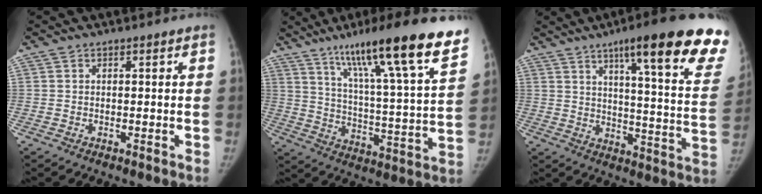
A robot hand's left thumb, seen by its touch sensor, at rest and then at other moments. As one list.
[{"total": 24.7, "force": [16.4, 2.1, 18.3], "torque": [-0.265, -0.050, 0.252]}, {"total": 26.0, "force": [16.8, 4.3, 19.4], "torque": [-0.232, -0.065, 0.220]}]